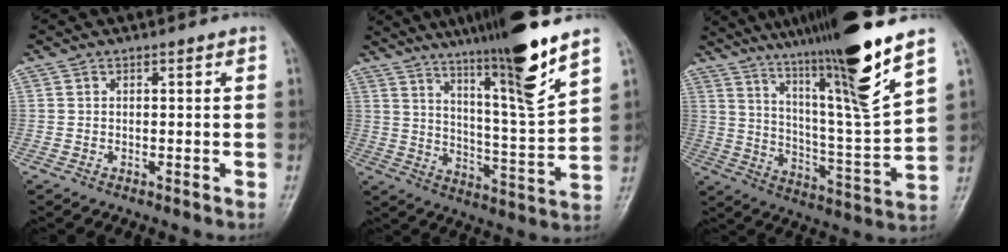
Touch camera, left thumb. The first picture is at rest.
{"total": 16.8, "force": [11.3, 0.4, 12.3], "torque": [-0.186, -0.068, 0.186]}
{"total": 21.3, "force": [14.7, 0.4, 15.5], "torque": [-0.230, -0.073, 0.249]}